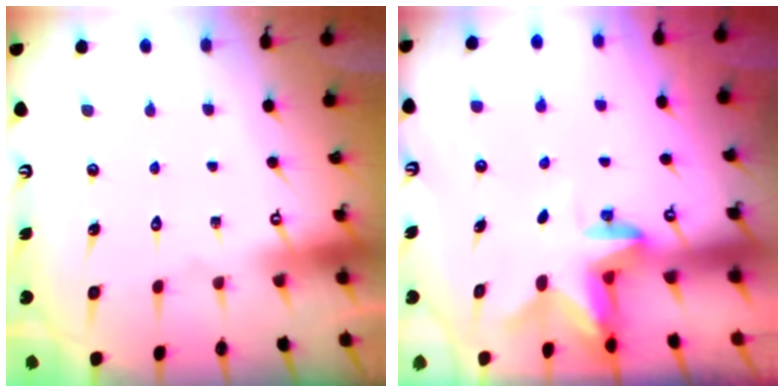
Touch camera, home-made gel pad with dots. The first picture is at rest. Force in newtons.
{"total": 2.9, "press": 2.8, "slide": 0.6}